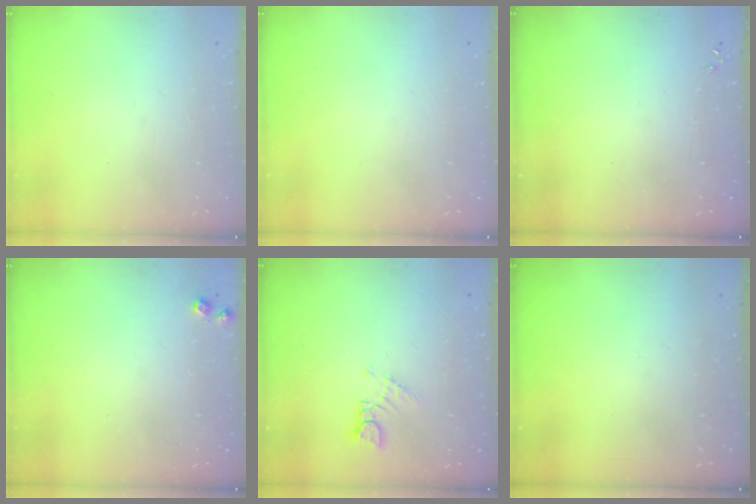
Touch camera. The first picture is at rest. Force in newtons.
{"total": 0.0}
{"total": 0.0}
{"total": 5.7, "press": 5.7, "slide": 0.8}
{"total": 2.0, "press": 2.0, "slide": 0.2}
{"total": 0.0}